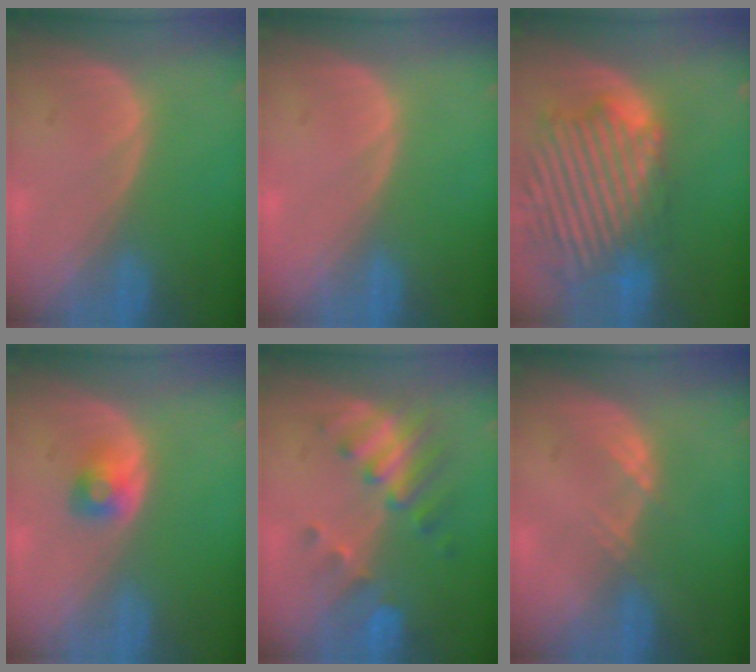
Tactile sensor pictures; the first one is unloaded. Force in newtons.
{"total": 0.0}
{"total": 14.6, "press": 12.5, "slide": 7.5}
{"total": 2.4, "press": 2.2, "slide": 0.7}
{"total": 7.6, "press": 6.7, "slide": 3.6}
{"total": 1.5, "press": 1.3, "slide": 0.8}